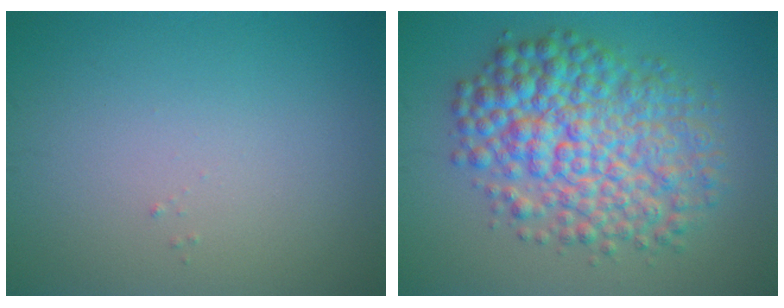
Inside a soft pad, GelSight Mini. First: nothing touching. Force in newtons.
{"total": 9.0, "press": 9.0, "slide": 0.1}